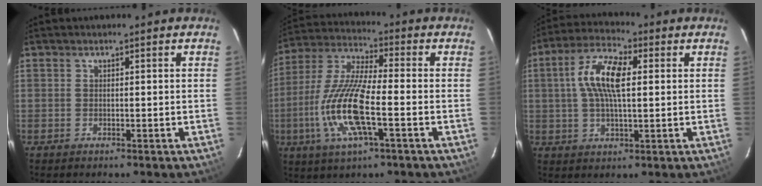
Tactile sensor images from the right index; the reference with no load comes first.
{"total": 15.0, "force": [-4.1, 3.3, 14.1], "torque": [-0.297, -0.008, -0.083]}
{"total": 10.2, "force": [1.7, 3.9, 9.3], "torque": [-0.181, 0.021, 0.027]}